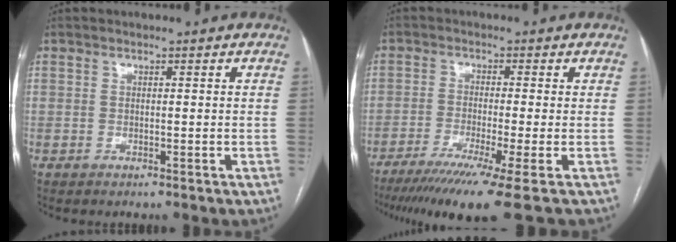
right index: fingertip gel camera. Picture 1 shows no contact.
{"total": 11.3, "force": [-8.1, -1.8, 7.6], "torque": [-0.108, -0.033, -0.125]}